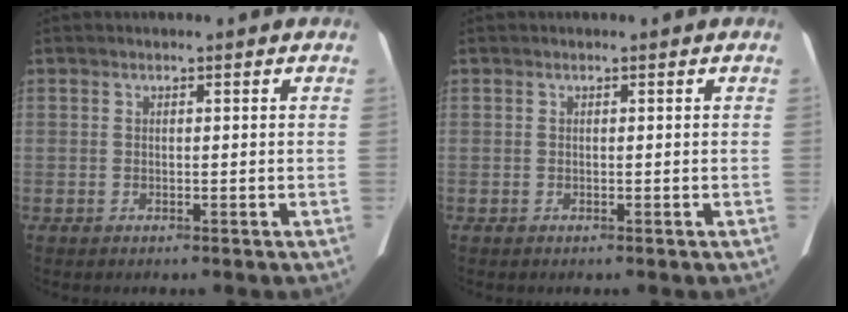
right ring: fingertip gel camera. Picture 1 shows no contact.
{"total": 0.0}